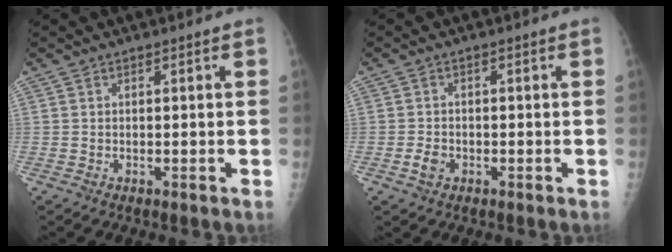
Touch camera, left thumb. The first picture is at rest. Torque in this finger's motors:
{"motor_torque": [-0.02, 0.02, 0.02, -0.08, 0.00]}